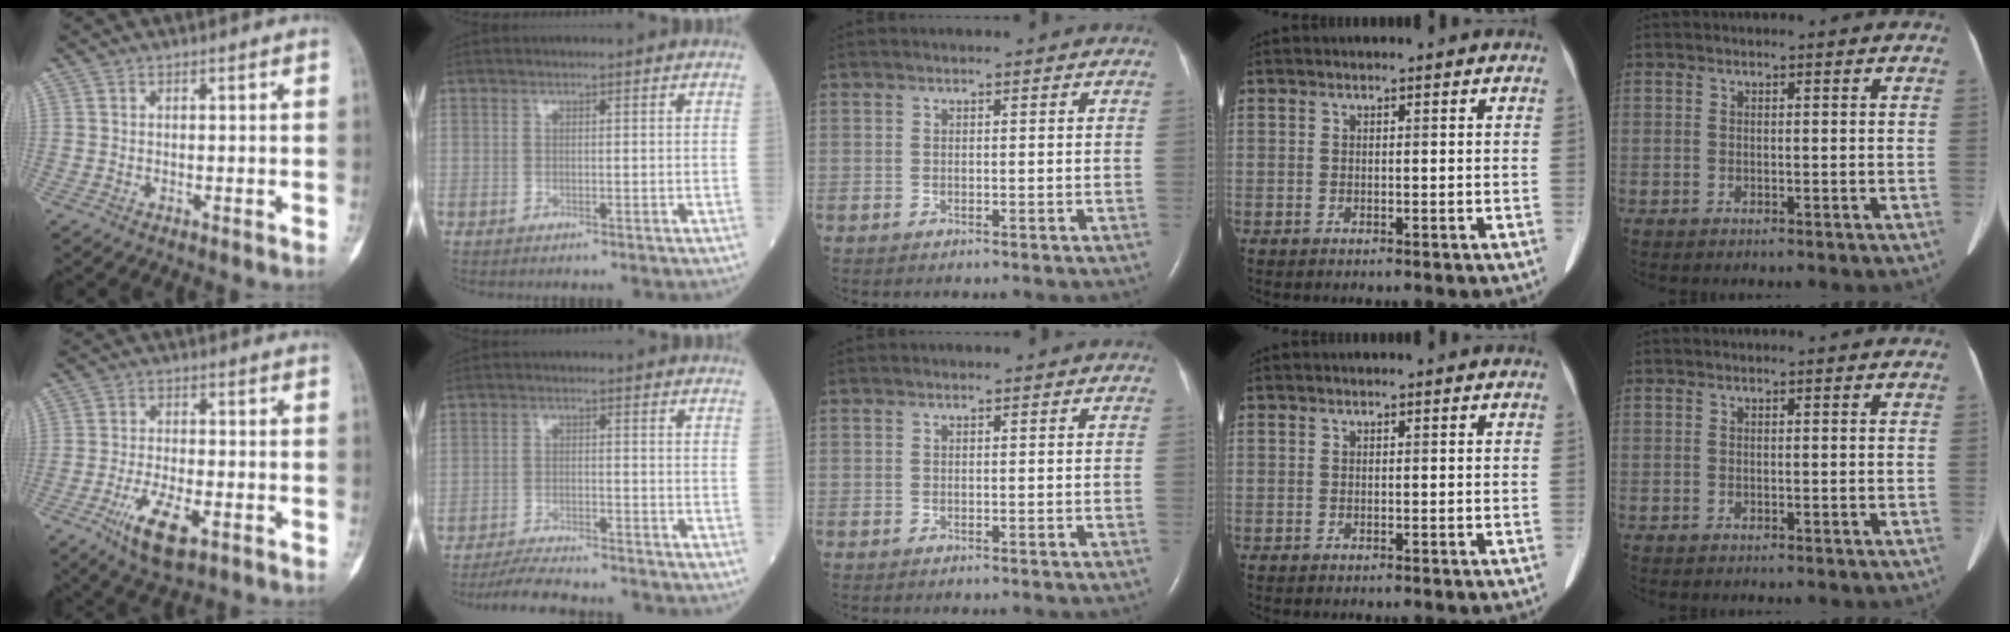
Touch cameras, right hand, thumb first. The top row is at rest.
{"thumb": {"total": 9.1, "force": [-4.2, 3.5, 7.2], "torque": [-0.137, 0.006, -0.069]}, "index": {"total": 9.2, "force": [-8.5, 0.9, 3.2], "torque": [-0.051, -0.010, -0.132]}}